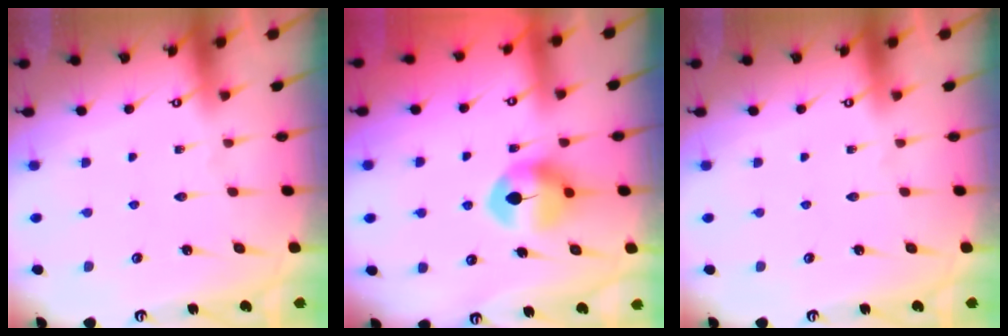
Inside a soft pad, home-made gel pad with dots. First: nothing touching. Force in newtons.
{"total": 8.7, "press": 8.7, "slide": 0.4}
{"total": 0.0}